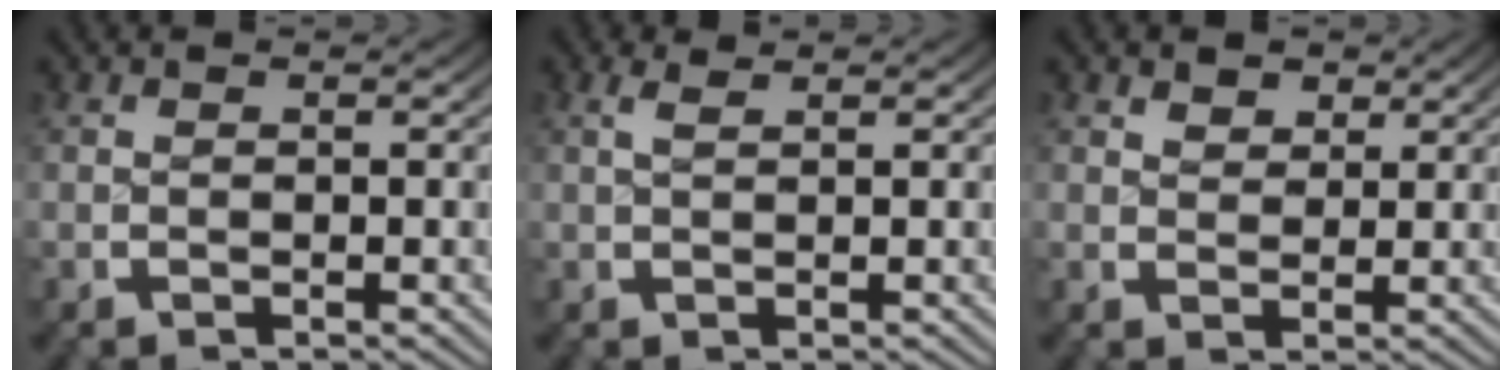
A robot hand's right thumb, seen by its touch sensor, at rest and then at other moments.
{"total": 1.1, "force": [0.9, 0.1, 0.6], "torque": [-0.007, 0.004, 0.019]}
{"total": 2.2, "force": [1.5, 1.4, 0.8], "torque": [-0.001, -0.007, 0.028]}